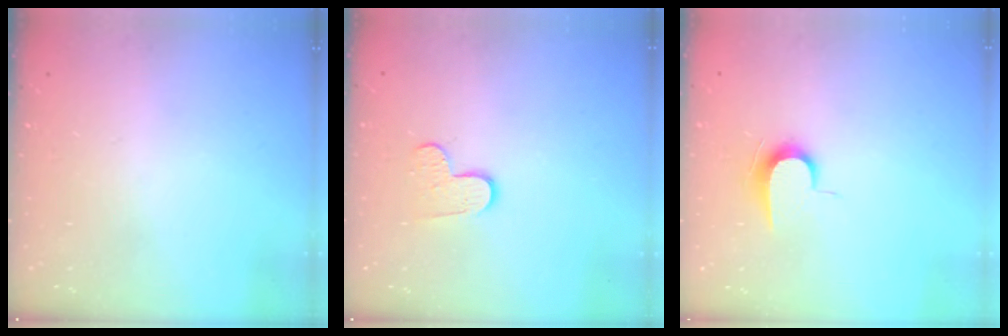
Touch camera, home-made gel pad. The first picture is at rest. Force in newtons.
{"total": 7.9, "press": 7.9, "slide": 0.5}
{"total": 7.2, "press": 7.1, "slide": 0.7}